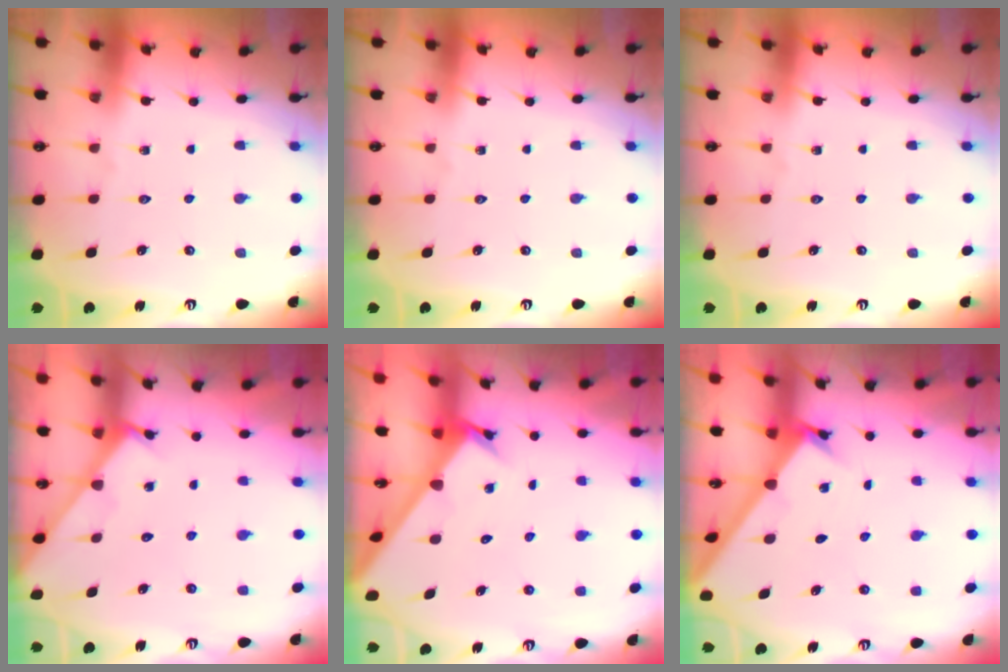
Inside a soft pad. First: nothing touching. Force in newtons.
{"total": 0.0}
{"total": 0.0}
{"total": 2.6, "press": 2.5, "slide": 0.3}
{"total": 2.6, "press": 2.6, "slide": 0.3}
{"total": 1.8, "press": 1.8, "slide": 0.2}